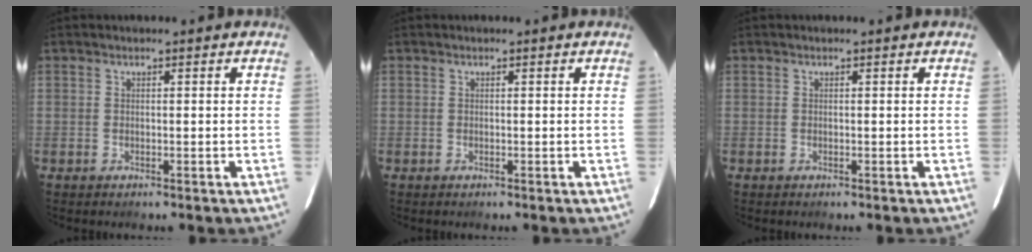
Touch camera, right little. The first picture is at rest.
{"total": 0.0}
{"total": 0.0}